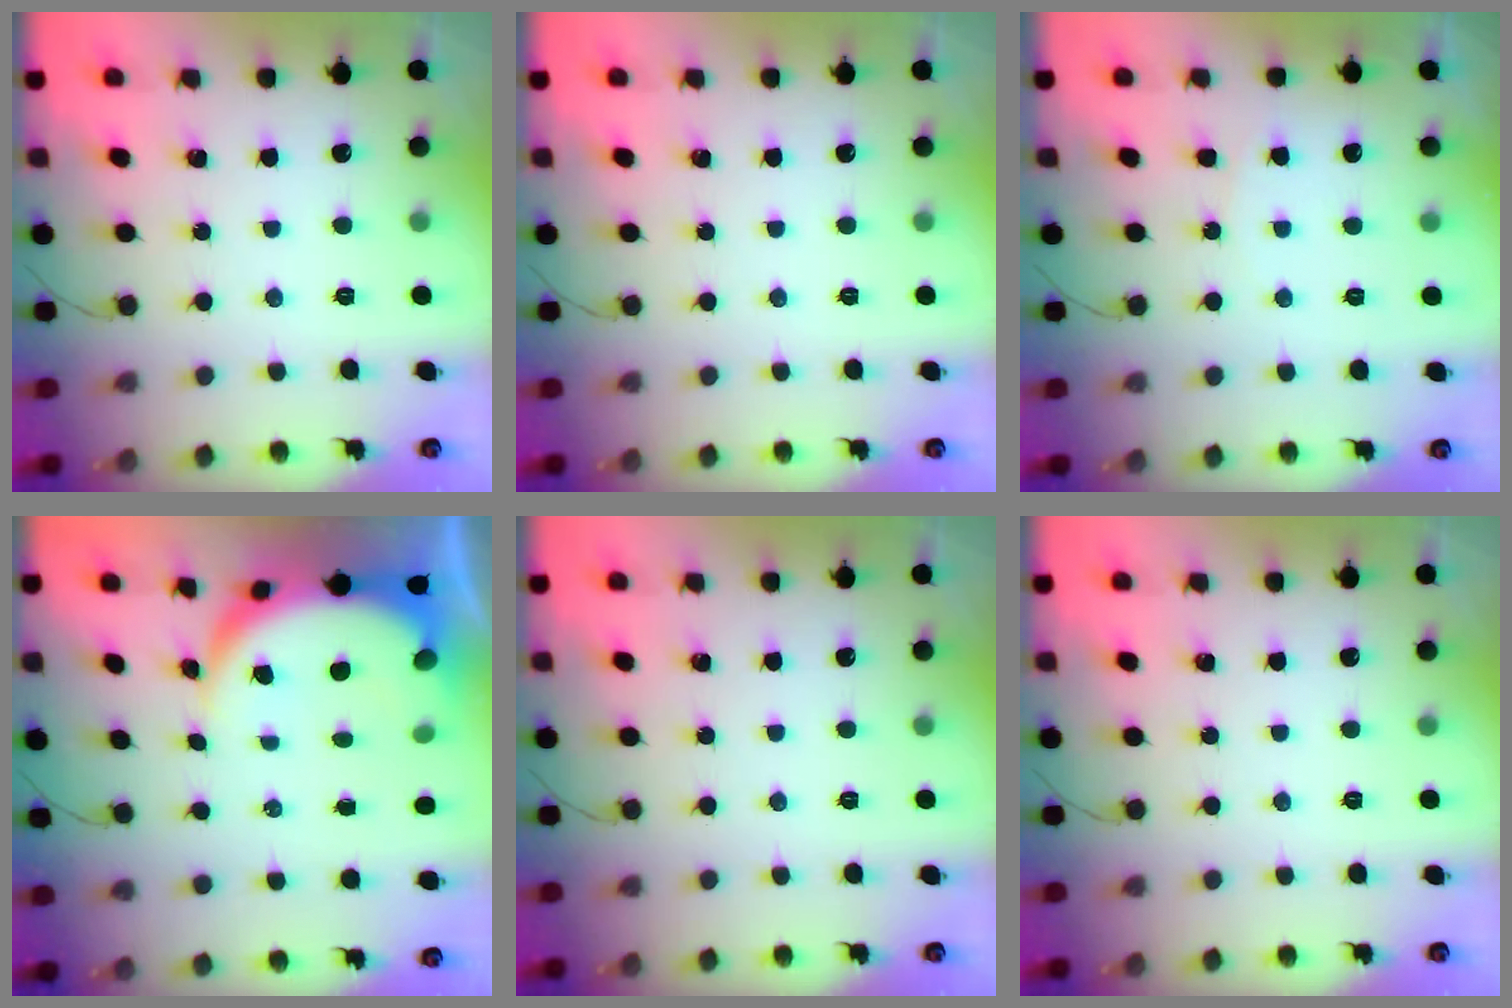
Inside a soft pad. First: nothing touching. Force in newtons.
{"total": 0.0}
{"total": 3.7, "press": 3.7, "slide": 0.2}
{"total": 8.7, "press": 8.6, "slide": 1.6}
{"total": 0.0}
{"total": 0.0}